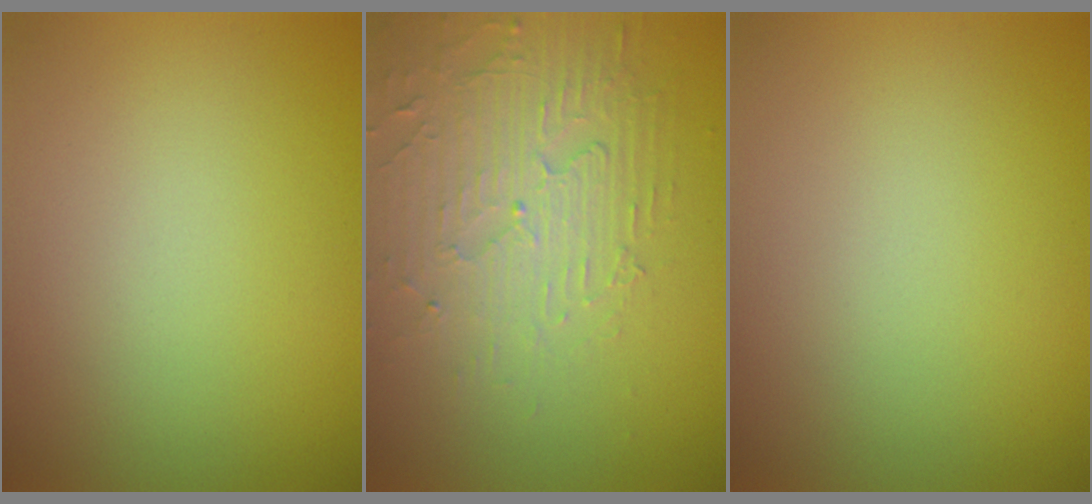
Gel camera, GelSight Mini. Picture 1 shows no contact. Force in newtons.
{"total": 3.9, "press": 3.7, "slide": 1.1}
{"total": 0.0}